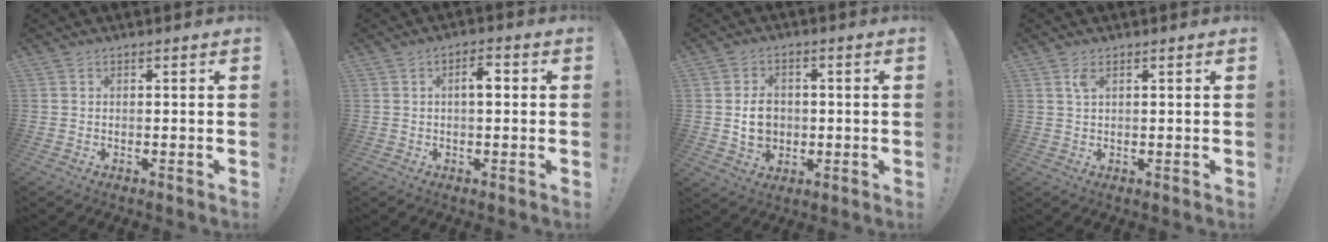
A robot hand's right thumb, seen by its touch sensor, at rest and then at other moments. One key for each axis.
{"total": 4.0, "fx": 0.3, "fy": 1.6, "fz": 3.7, "tx": -0.052, "ty": 0.005, "tz": -0.003}
{"total": 7.9, "fx": -0.2, "fy": 6.6, "fz": 4.4, "tx": -0.063, "ty": 0.001, "tz": -0.004}
{"total": 2.4, "fx": 1.1, "fy": 0.8, "fz": 1.9, "tx": -0.026, "ty": -0.004, "tz": 0.016}